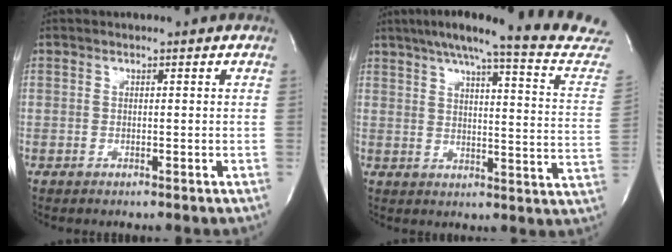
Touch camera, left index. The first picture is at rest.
{"total": 22.5, "force": [20.0, -0.2, 10.4], "torque": [-0.148, -0.069, 0.235]}